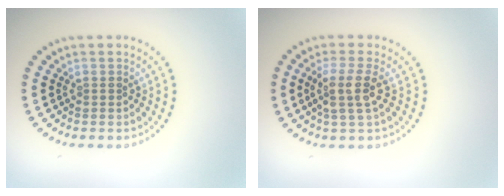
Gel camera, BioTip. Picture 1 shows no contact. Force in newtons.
{"total": 2.9, "press": 2.4, "slide": 1.7}